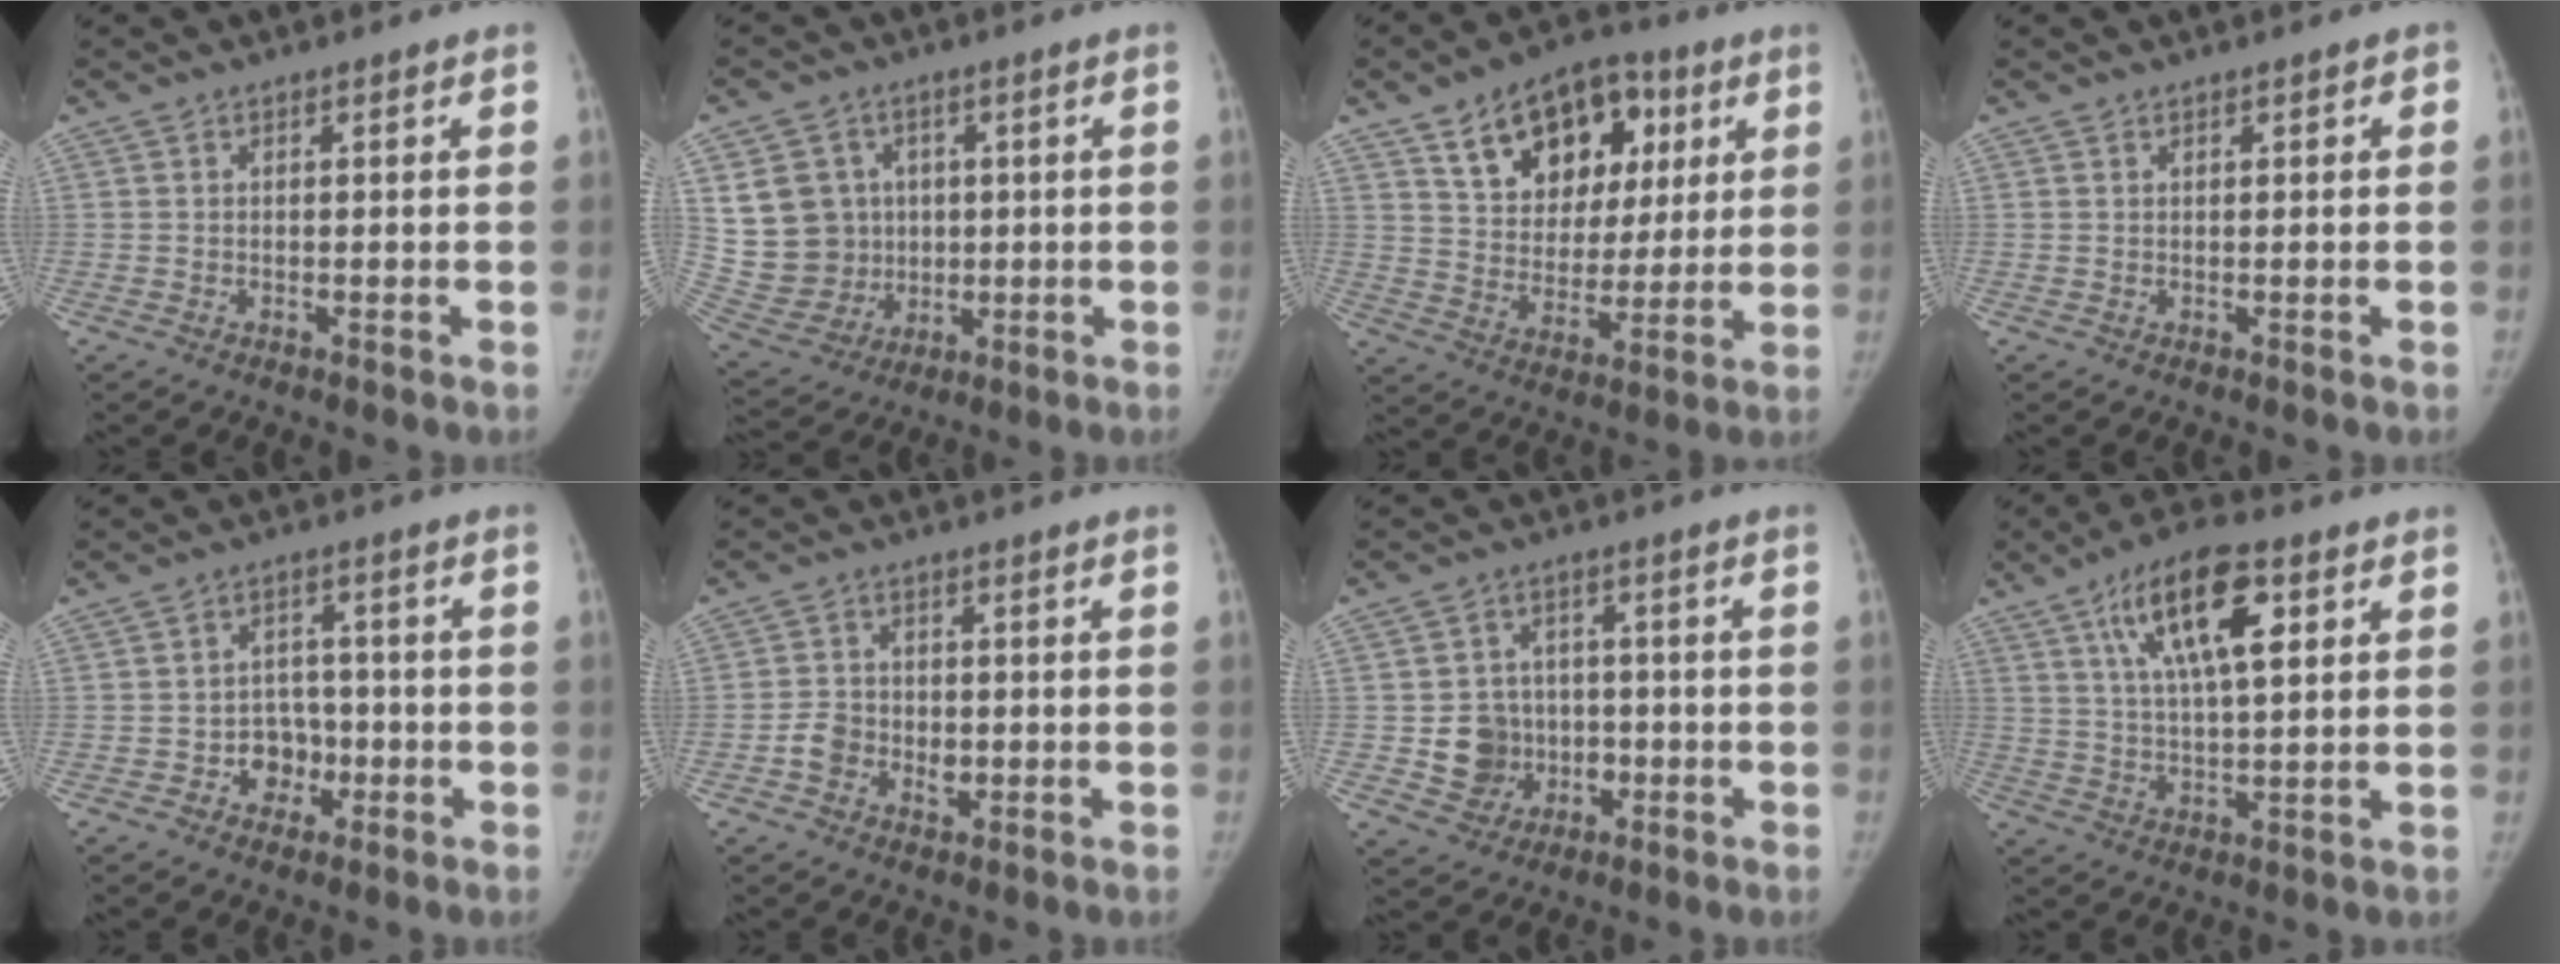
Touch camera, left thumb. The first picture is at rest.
{"total": 14.1, "force": [2.5, 12.7, 5.5], "torque": [-0.078, 0.003, 0.070]}
{"total": 19.1, "force": [8.5, 12.8, 11.4], "torque": [-0.128, -0.012, 0.139]}
{"total": 0.6, "force": [0.2, 0.5, 0.3], "torque": [0.005, 0.001, 0.001]}
{"total": 6.1, "force": [-2.0, 5.1, 2.5], "torque": [-0.001, 0.023, -0.032]}
{"total": 5.7, "force": [-1.3, 4.7, 2.9], "torque": [-0.028, 0.014, -0.025]}
{"total": 8.7, "force": [-1.6, 7.9, 3.2], "torque": [-0.013, 0.012, -0.020]}
{"total": 14.5, "force": [5.9, 5.4, 12.1], "torque": [-0.194, -0.007, 0.098]}